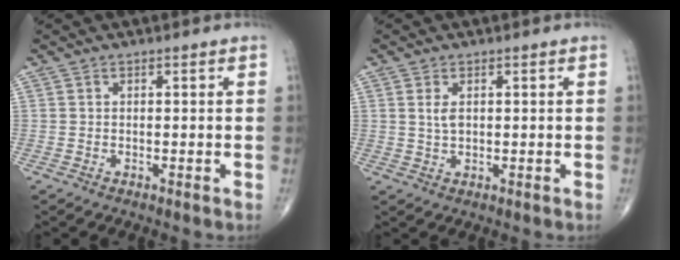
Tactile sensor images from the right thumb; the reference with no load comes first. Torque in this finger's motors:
{"motor_torque": [-0.13, 0.26, 0.22, 0.20, -0.01]}